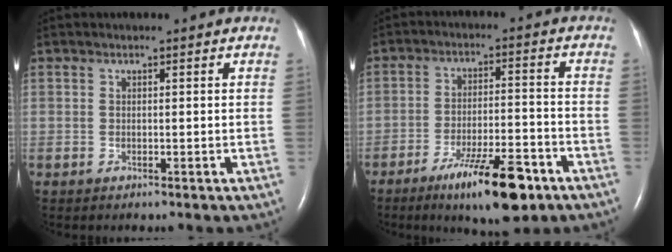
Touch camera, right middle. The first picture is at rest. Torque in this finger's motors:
{"motor_torque": [1.37, -0.77, 0.24, 0.07]}